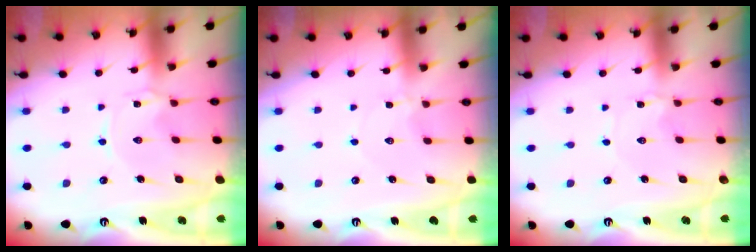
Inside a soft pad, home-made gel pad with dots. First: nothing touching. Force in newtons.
{"total": 1.0, "press": 1.0, "slide": 0.1}
{"total": 0.7, "press": 0.7, "slide": 0.2}